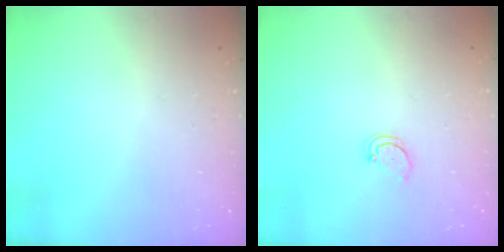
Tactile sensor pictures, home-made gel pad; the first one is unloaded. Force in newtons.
{"total": 2.7, "press": 2.7, "slide": 0.3}